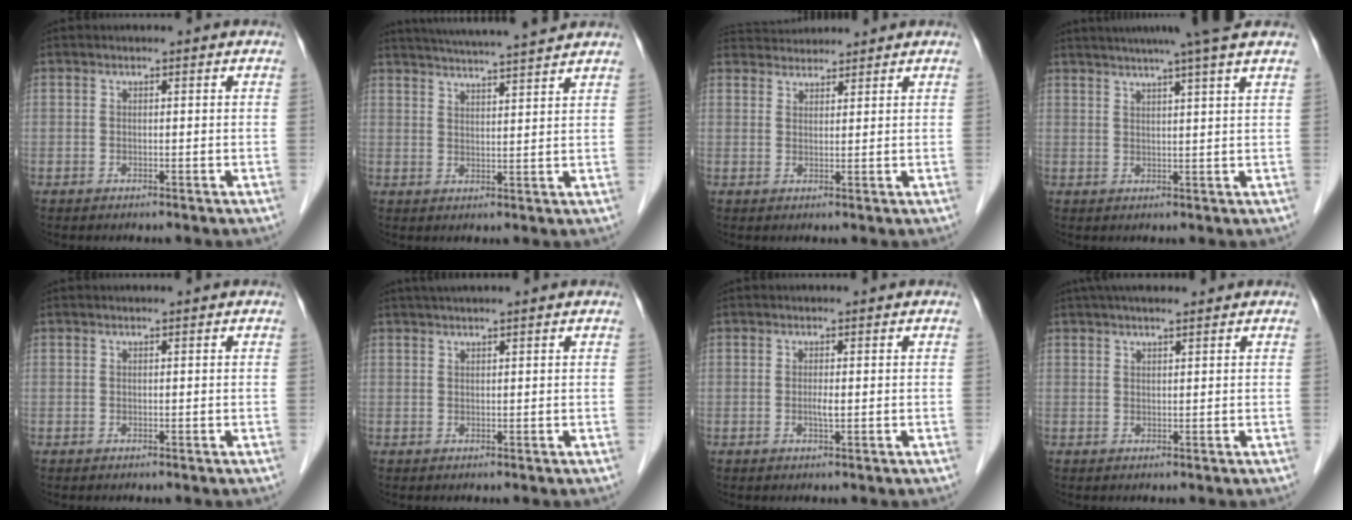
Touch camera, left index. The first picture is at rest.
{"total": 12.6, "force": [11.5, -0.3, 5.3], "torque": [-0.086, 0.023, 0.160]}
{"total": 4.3, "force": [4.2, 0.8, 0.1], "torque": [0.000, 0.032, 0.076]}
{"total": 9.9, "force": [8.0, -1.3, 5.7], "torque": [-0.082, 0.020, 0.095]}
{"total": 0.0}
{"total": 4.1, "force": [3.4, -0.4, 2.2], "torque": [-0.022, 0.036, 0.059]}
{"total": 1.0, "force": [0.0, 0.1, 1.0], "torque": [-0.015, -0.001, 0.002]}
{"total": 5.6, "force": [4.6, 0.8, 3.0], "torque": [-0.039, 0.033, 0.078]}